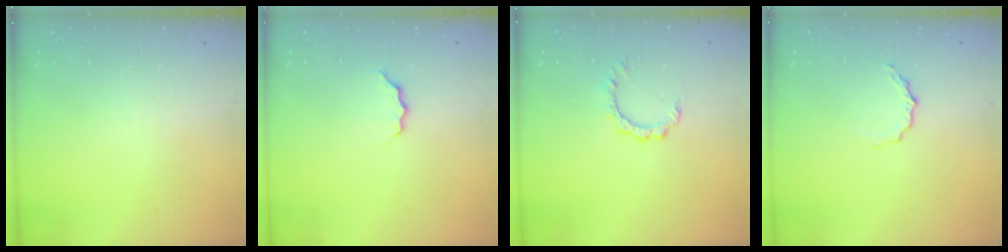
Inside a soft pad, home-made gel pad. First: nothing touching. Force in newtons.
{"total": 3.8, "press": 3.8, "slide": 0.5}
{"total": 3.2, "press": 3.2, "slide": 0.4}
{"total": 4.9, "press": 4.9, "slide": 0.5}